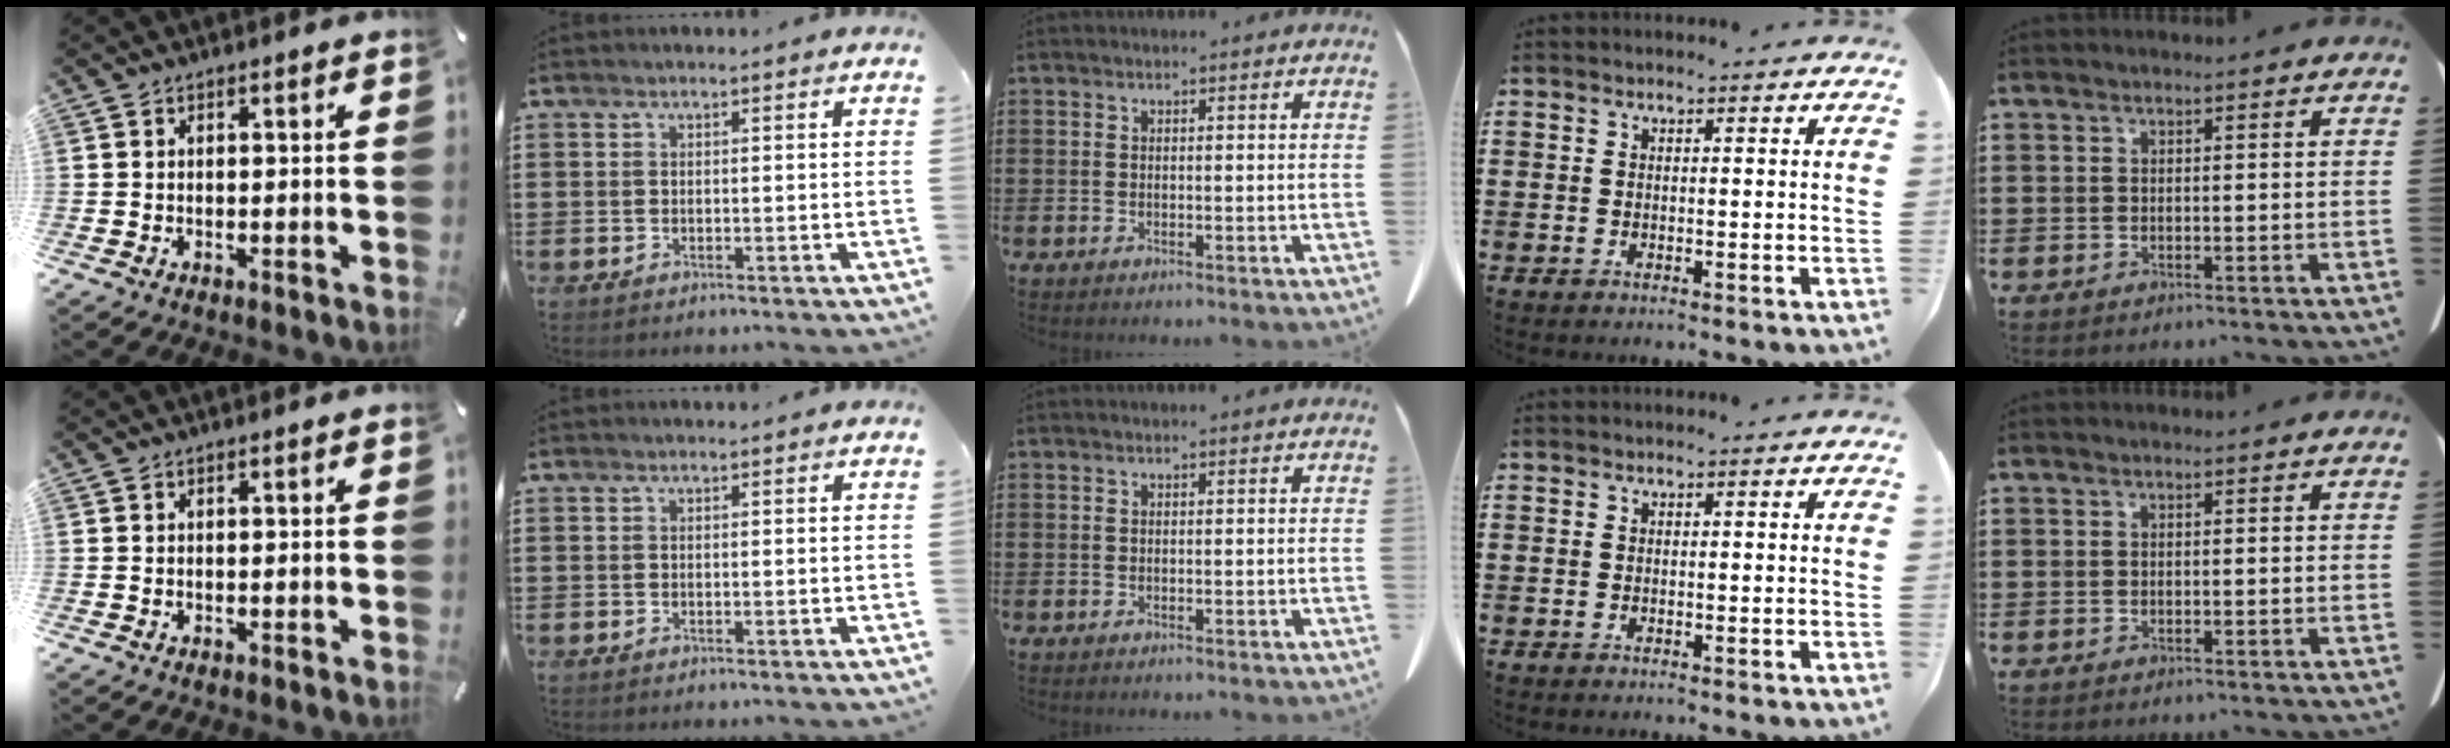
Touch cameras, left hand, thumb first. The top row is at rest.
{}